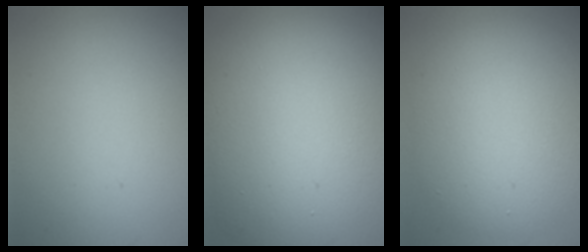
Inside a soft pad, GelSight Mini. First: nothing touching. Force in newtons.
{"total": 18.4, "press": 18.4, "slide": 0.5}
{"total": 8.5, "press": 8.5, "slide": 0.5}